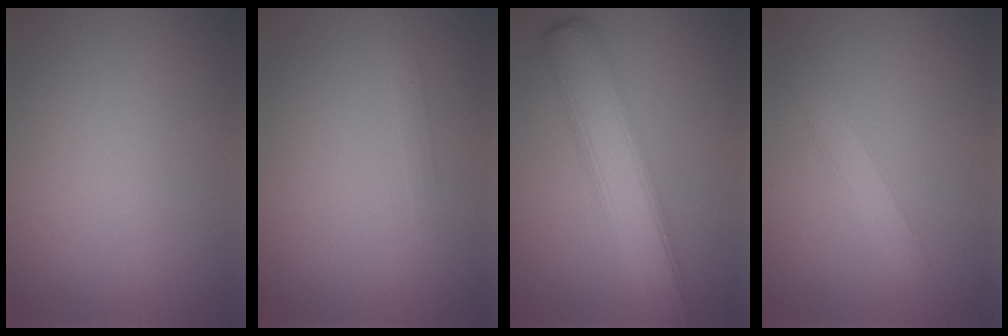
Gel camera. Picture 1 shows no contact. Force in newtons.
{"total": 0.7, "press": 0.7, "slide": 0.1}
{"total": 6.5, "press": 6.5, "slide": 0.2}
{"total": 2.2, "press": 2.2, "slide": 0.1}